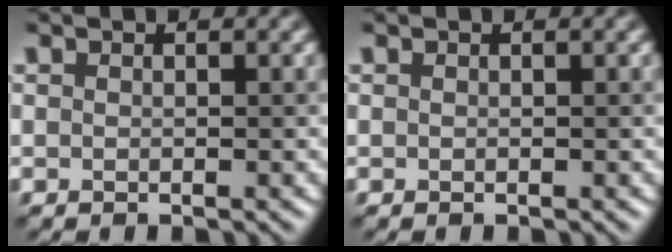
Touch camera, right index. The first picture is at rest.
{"total": 0.0}